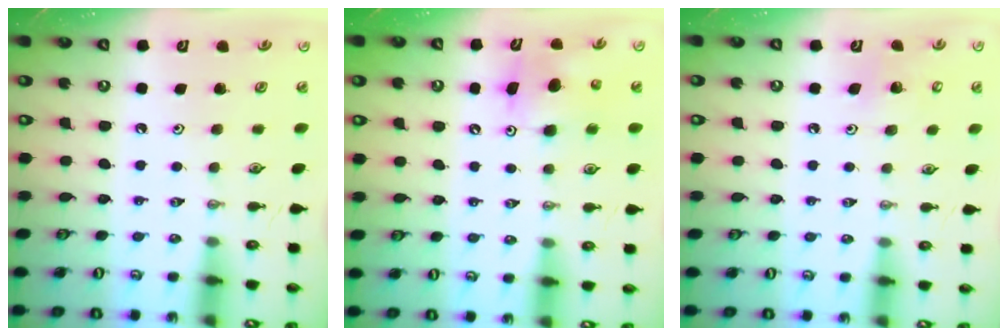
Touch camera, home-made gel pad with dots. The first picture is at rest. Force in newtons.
{"total": 8.2, "press": 8.1, "slide": 1.2}
{"total": 6.0, "press": 6.0, "slide": 0.3}